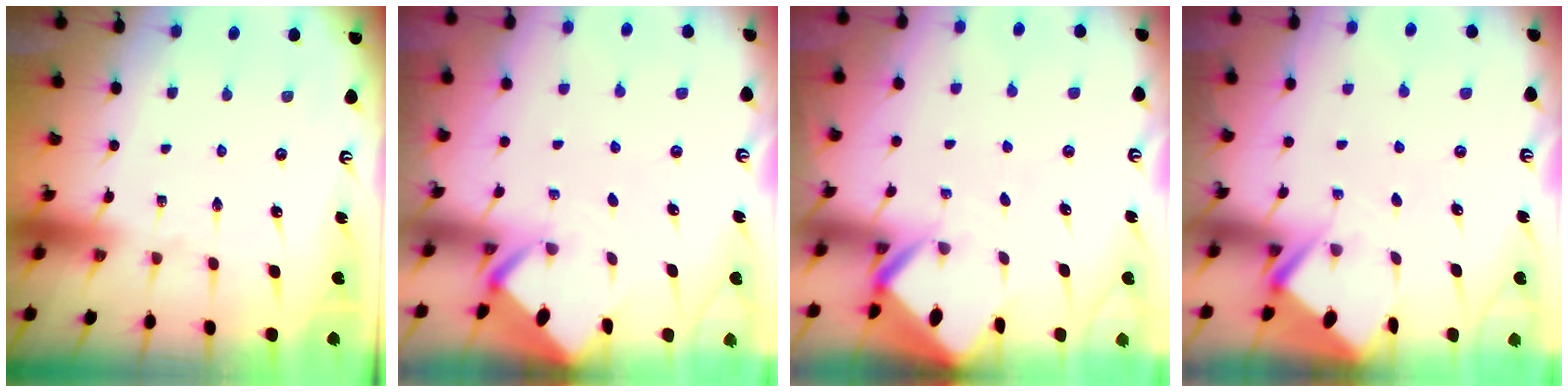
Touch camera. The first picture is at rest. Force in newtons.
{"total": 1.8, "press": 1.8, "slide": 0.1}
{"total": 3.1, "press": 3.1, "slide": 0.2}
{"total": 3.0, "press": 2.9, "slide": 0.4}